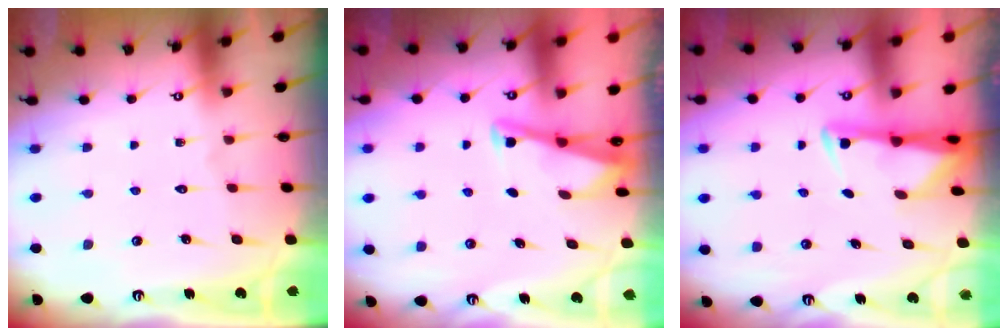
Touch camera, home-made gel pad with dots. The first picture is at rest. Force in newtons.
{"total": 2.8, "press": 2.8, "slide": 0.4}
{"total": 3.2, "press": 3.1, "slide": 0.5}